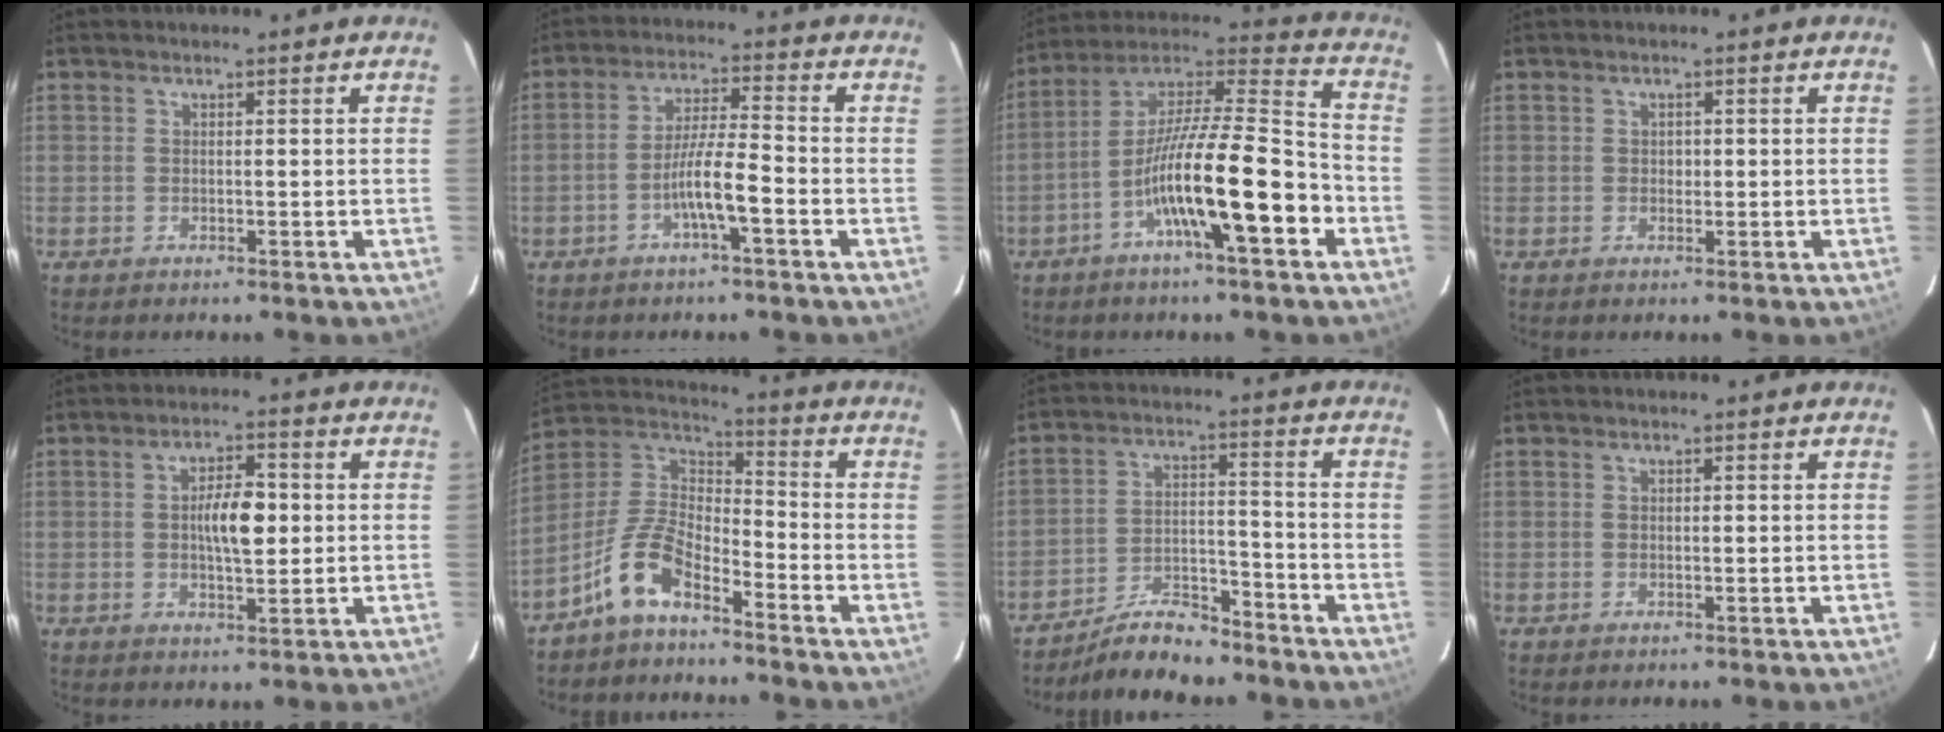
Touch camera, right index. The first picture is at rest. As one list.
[{"total": 6.7, "force": [-2.8, 0.3, 6.1], "torque": [-0.118, 0.008, -0.050]}, {"total": 17.0, "force": [-6.6, 1.6, 15.6], "torque": [-0.278, 0.007, -0.117]}, {"total": 0.9, "force": [0.0, 0.8, 0.6], "torque": [-0.009, 0.002, 0.001]}, {"total": 6.3, "force": [0.4, 2.1, 5.9], "torque": [-0.104, 0.009, 0.008]}, {"total": 9.1, "force": [-6.4, 3.3, 5.6], "torque": [-0.132, 0.025, -0.130]}, {"total": 8.4, "force": [-7.7, 1.8, 2.9], "torque": [-0.051, 0.006, -0.134]}, {"total": 0.0}]